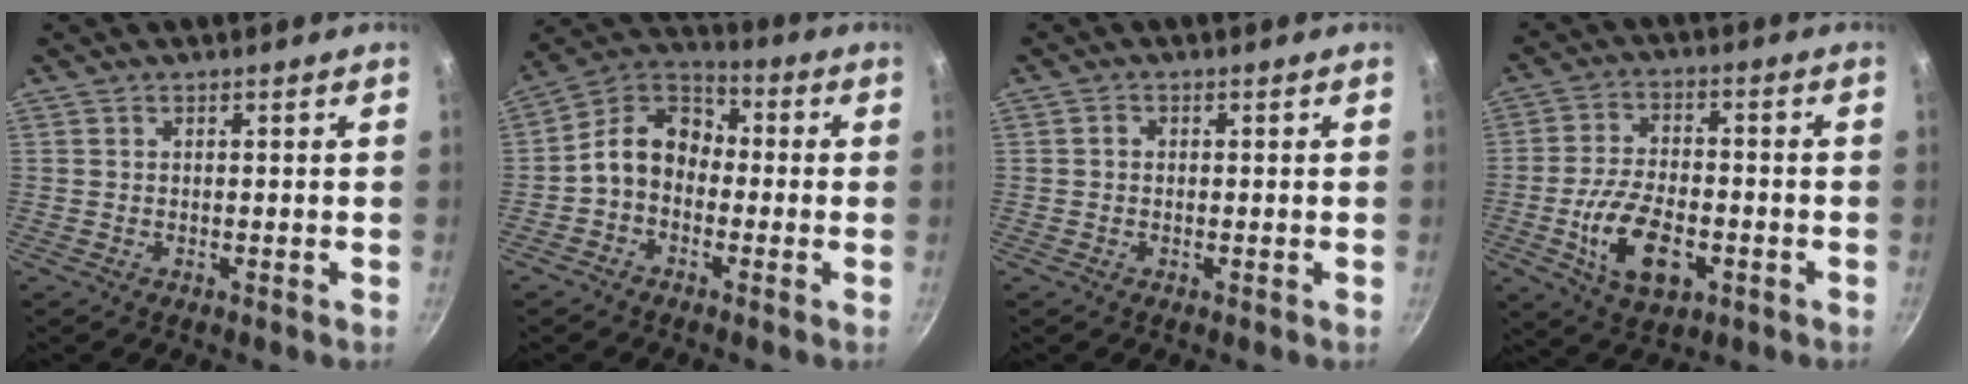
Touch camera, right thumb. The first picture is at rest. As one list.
[{"total": 9.8, "force": [-1.6, 7.5, 6.0], "torque": [-0.073, 0.042, -0.056]}, {"total": 1.0, "force": [0.0, 0.9, 0.6], "torque": [-0.009, 0.006, -0.001]}, {"total": 12.7, "force": [-3.9, 7.0, 9.9], "torque": [-0.173, 0.015, -0.065]}]